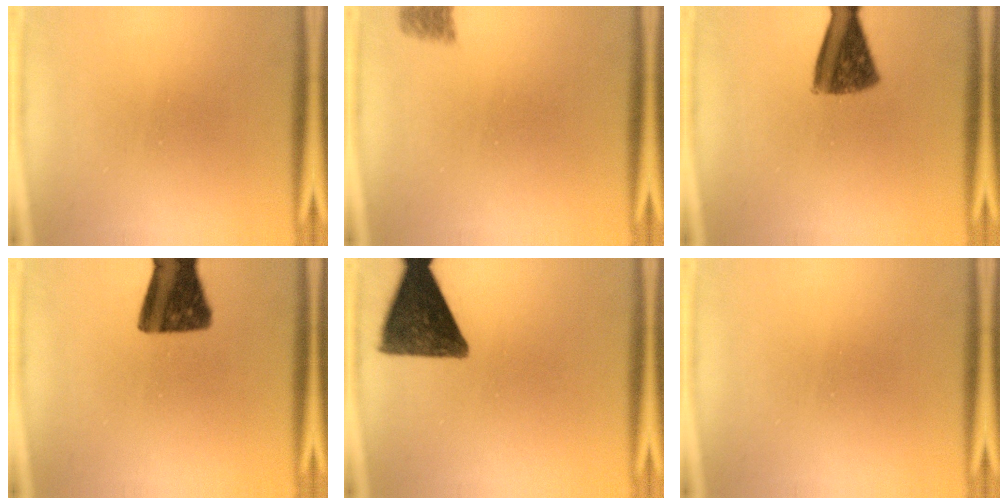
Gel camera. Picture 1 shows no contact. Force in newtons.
{"total": 2.7}
{"total": 9.8}
{"total": 14.5}
{"total": 13.9}
{"total": 0.0}